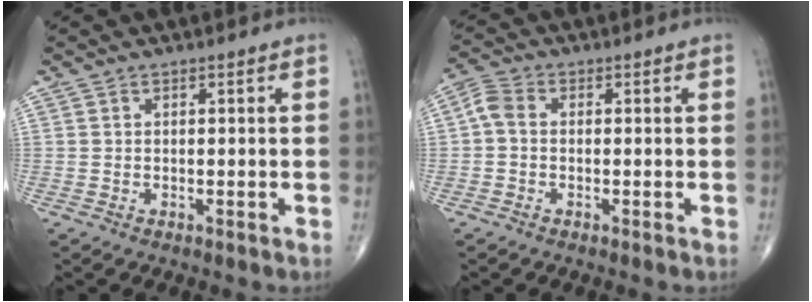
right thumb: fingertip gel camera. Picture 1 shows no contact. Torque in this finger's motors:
{"motor_torque": [0.02, -0.02, 0.06, -0.09, 0.11]}